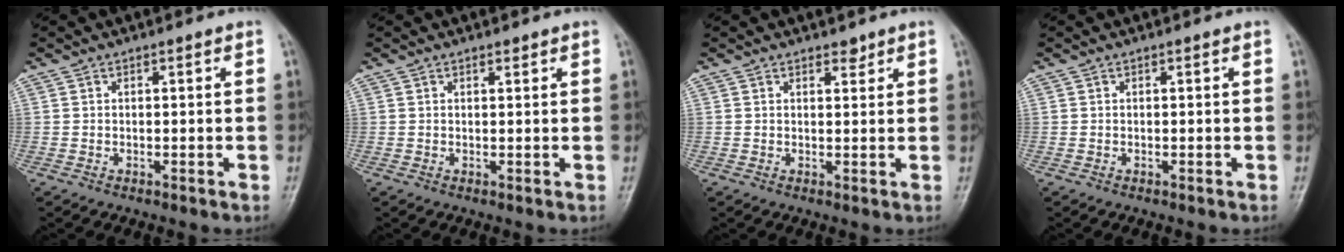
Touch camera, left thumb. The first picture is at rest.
{"total": 0.8, "force": [0.7, 0.3, 0.3], "torque": [-0.005, -0.005, 0.009]}
{"total": 1.6, "force": [1.3, 0.8, 0.6], "torque": [0.001, -0.009, 0.017]}
{"total": 0.0}